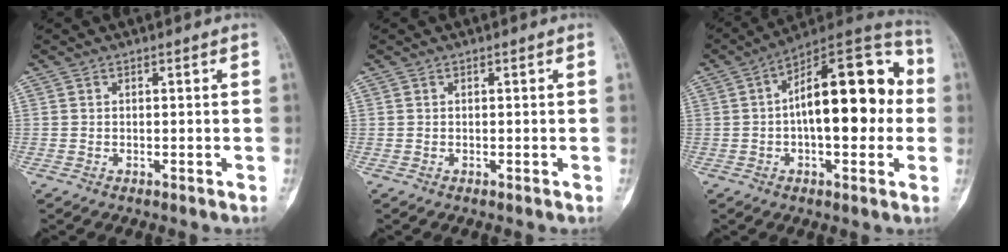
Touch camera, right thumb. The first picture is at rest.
{"total": 0.0}
{"total": 20.9, "force": [1.0, 9.5, 18.5], "torque": [-0.249, 0.036, 0.005]}